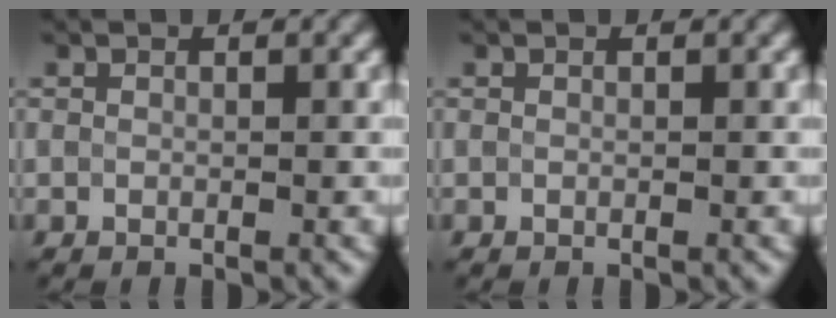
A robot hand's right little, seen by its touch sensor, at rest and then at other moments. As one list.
[{"total": 0.0}]